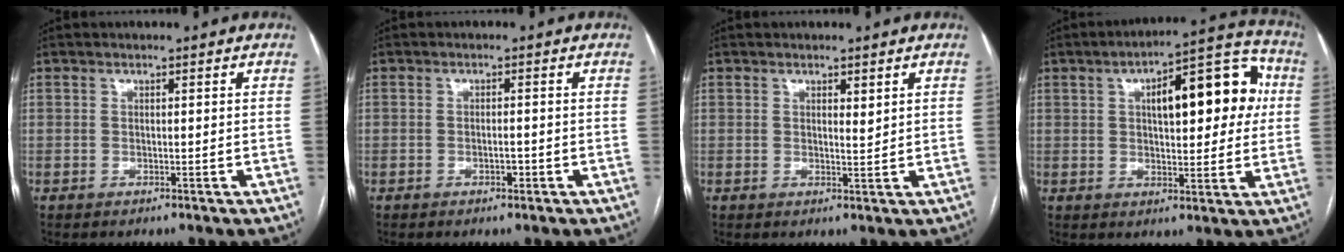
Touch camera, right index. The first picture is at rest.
{"total": 1.3, "force": [-0.6, 0.6, 0.9], "torque": [-0.018, 0.001, -0.008]}
{"total": 1.4, "force": [0.8, 0.3, 1.1], "torque": [-0.020, -0.009, 0.014]}
{"total": 15.2, "force": [3.5, 5.7, 13.7], "torque": [-0.182, 0.041, 0.047]}